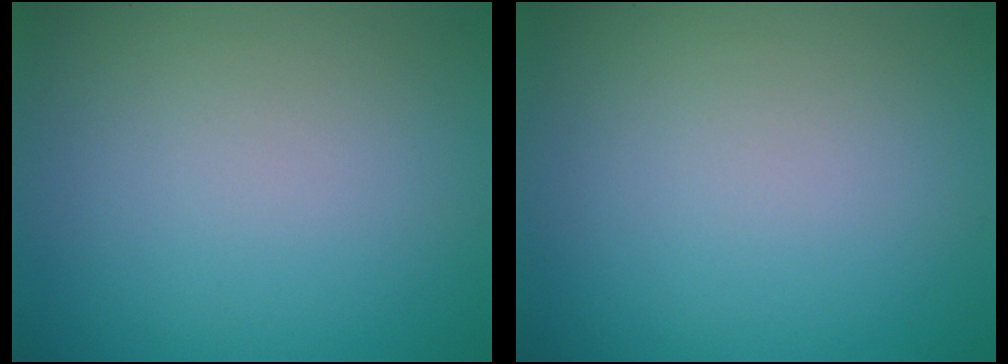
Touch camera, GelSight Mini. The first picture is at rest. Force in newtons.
{"total": 0.0}